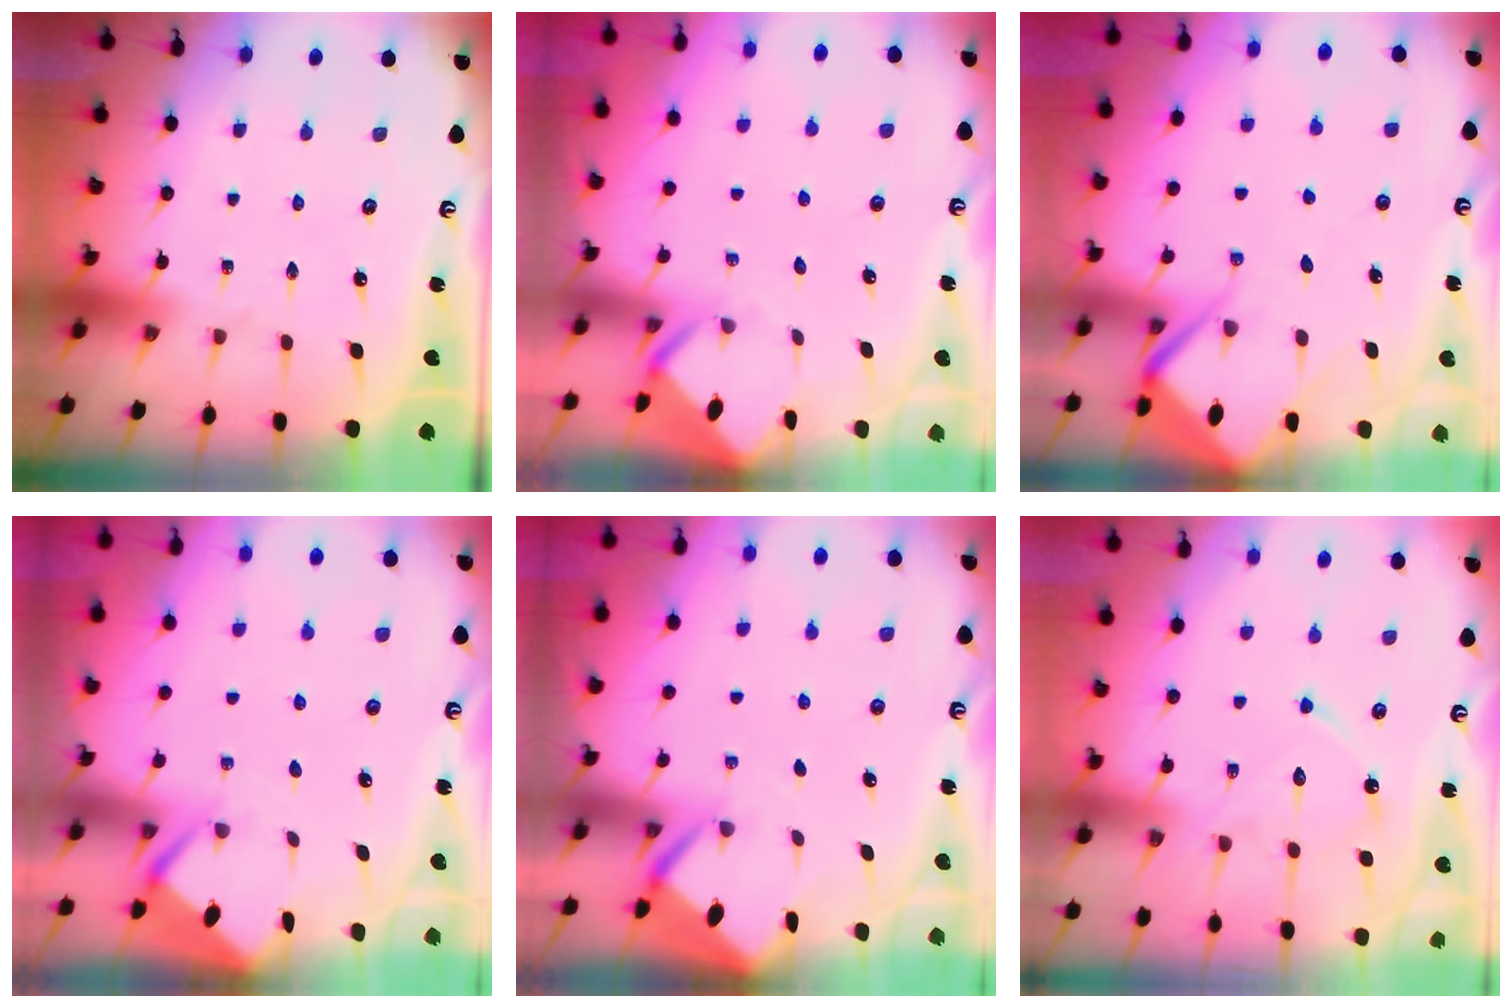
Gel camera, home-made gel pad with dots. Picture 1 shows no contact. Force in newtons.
{"total": 3.1, "press": 3.1, "slide": 0.1}
{"total": 7.8, "press": 7.7, "slide": 0.8}
{"total": 2.6, "press": 2.6, "slide": 0.4}
{"total": 2.5, "press": 2.5, "slide": 0.3}
{"total": 12.0, "press": 12.0, "slide": 0.9}